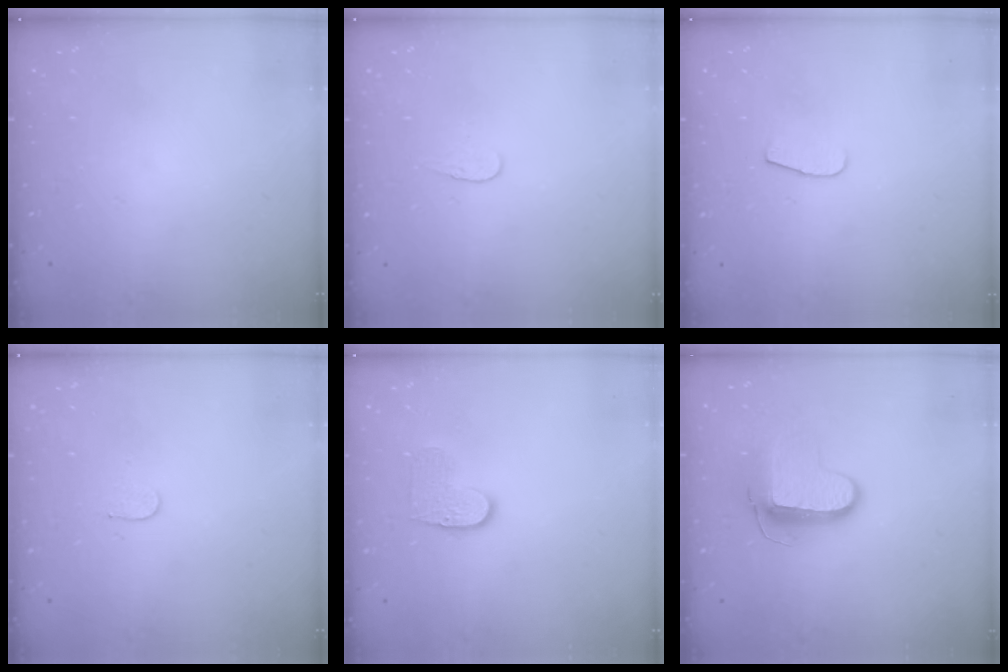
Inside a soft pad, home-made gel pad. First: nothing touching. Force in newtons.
{"total": 3.8, "press": 3.8, "slide": 0.3}
{"total": 5.5, "press": 5.5, "slide": 0.5}
{"total": 3.4, "press": 3.4, "slide": 0.2}
{"total": 6.1, "press": 6.1, "slide": 0.4}
{"total": 10.3, "press": 10.3, "slide": 1.0}